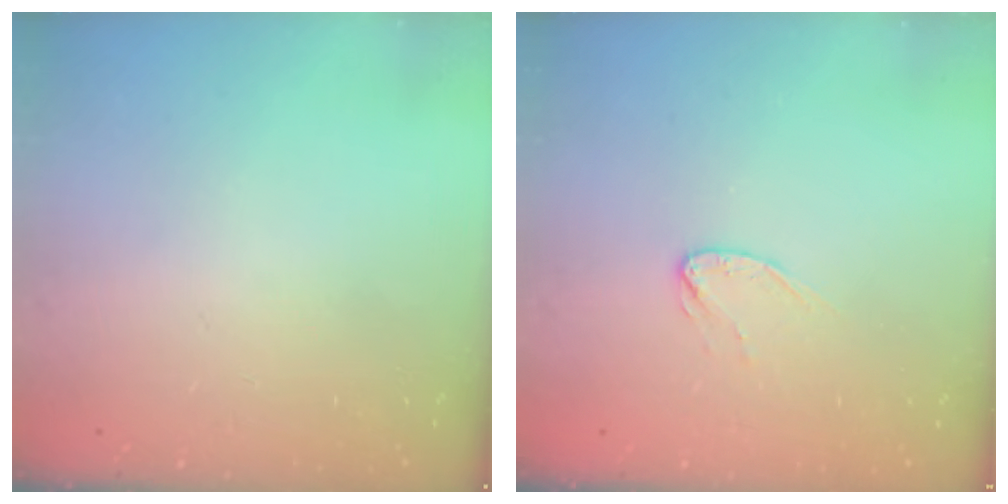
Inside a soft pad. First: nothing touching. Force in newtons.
{"total": 5.2, "press": 5.1, "slide": 0.4}